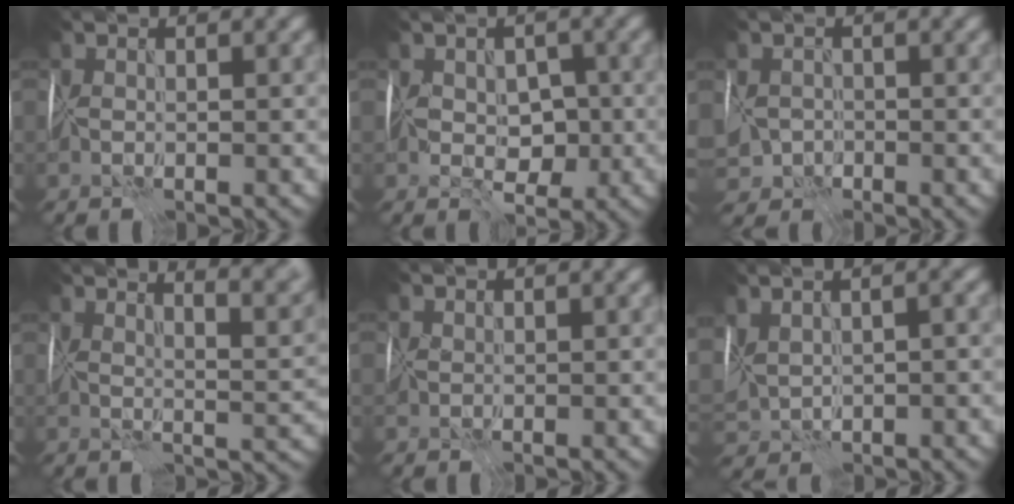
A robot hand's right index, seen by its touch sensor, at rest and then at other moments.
{"total": 4.7, "force": [-0.5, 3.2, 3.4], "torque": [-0.052, -0.002, -0.011]}
{"total": 3.9, "force": [-1.6, 3.2, 1.6], "torque": [-0.021, -0.005, -0.021]}
{"total": 10.4, "force": [7.5, 3.2, 6.5], "torque": [-0.053, 0.041, 0.069]}
{"total": 0.9, "force": [0.4, 0.7, 0.2], "torque": [0.000, 0.004, 0.007]}
{"total": 7.1, "force": [1.1, 3.9, 5.9], "torque": [-0.124, 0.011, 0.034]}